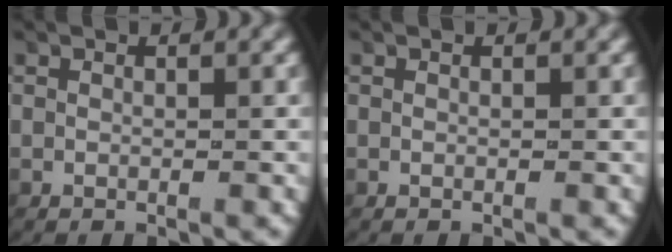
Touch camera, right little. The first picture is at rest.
{"total": 0.0}